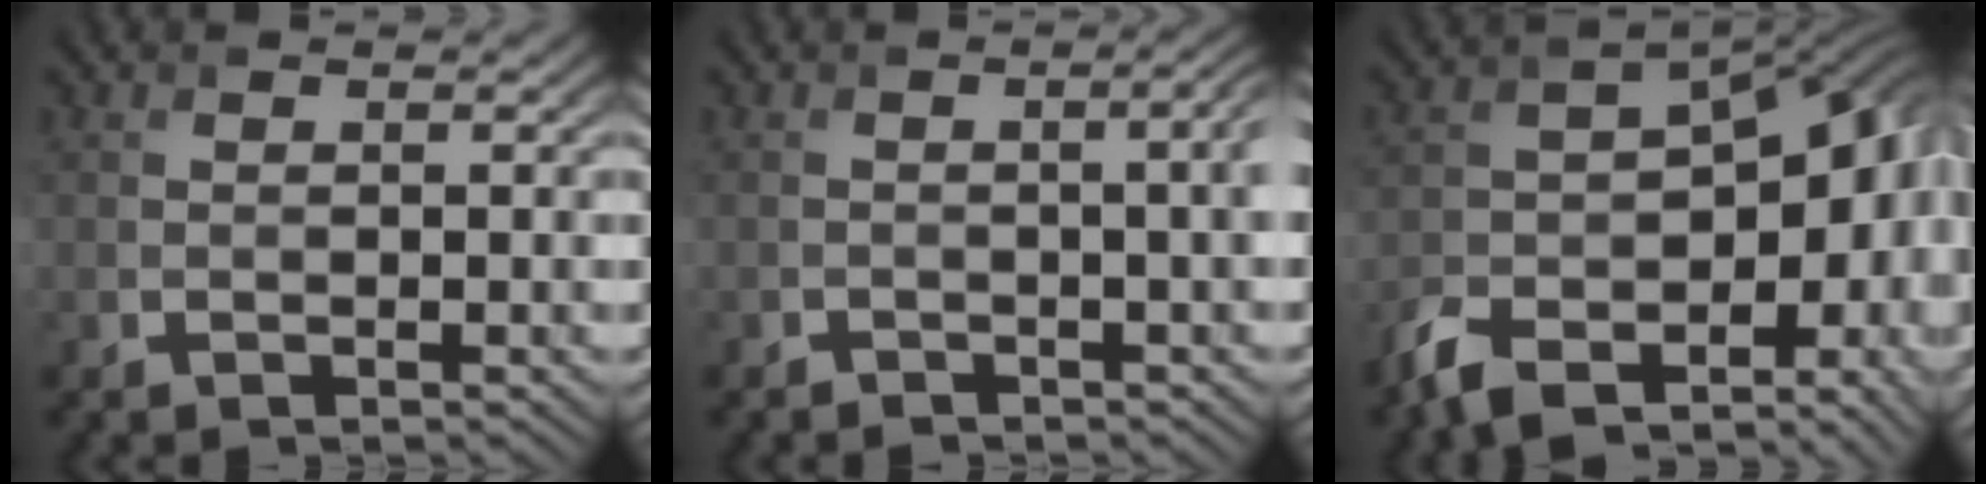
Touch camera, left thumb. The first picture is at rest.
{"total": 2.9, "force": [-0.7, 0.9, 2.7], "torque": [-0.026, 0.006, -0.018]}
{"total": 15.4, "force": [-7.8, 7.8, 10.8], "torque": [-0.180, -0.034, -0.111]}